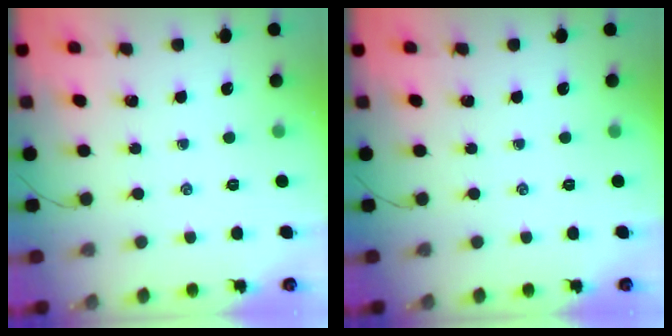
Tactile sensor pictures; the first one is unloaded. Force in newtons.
{"total": 0.0}